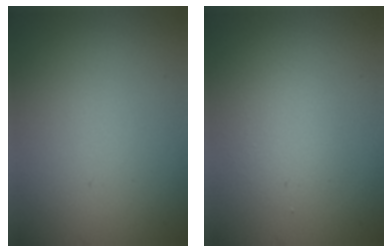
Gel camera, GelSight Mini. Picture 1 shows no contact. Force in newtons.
{"total": 1.9, "press": 1.9, "slide": 0.2}